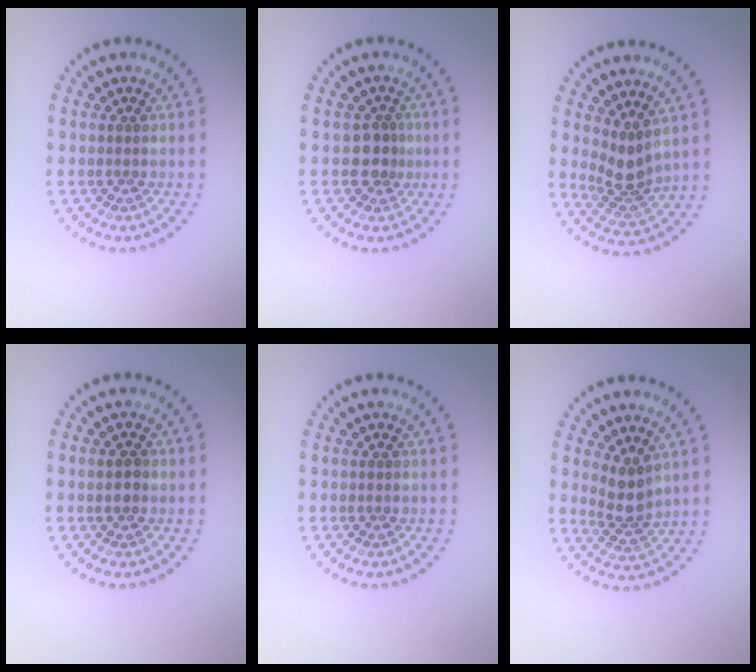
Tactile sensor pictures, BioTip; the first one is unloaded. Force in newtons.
{"total": 2.1, "press": 1.6, "slide": 1.3}
{"total": 2.9, "press": 2.1, "slide": 2.0}
{"total": 1.4, "press": 1.4, "slide": 0.1}
{"total": 0.0}
{"total": 2.8, "press": 2.2, "slide": 1.7}